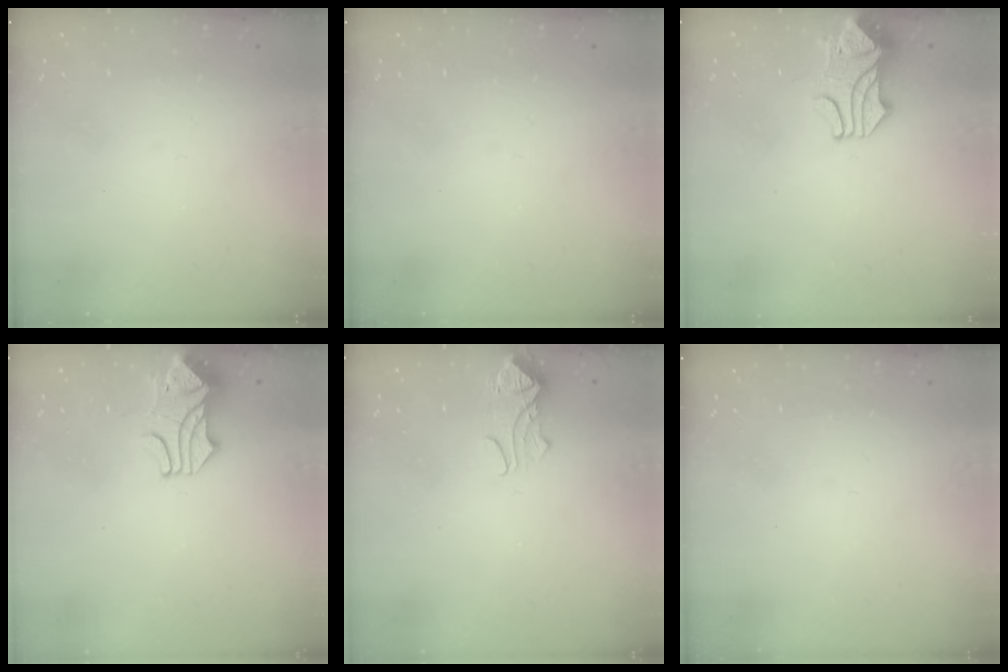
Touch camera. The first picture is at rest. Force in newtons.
{"total": 0.0}
{"total": 2.4, "press": 2.1, "slide": 1.1}
{"total": 2.0, "press": 1.8, "slide": 0.8}
{"total": 2.4, "press": 2.3, "slide": 0.5}
{"total": 0.0}